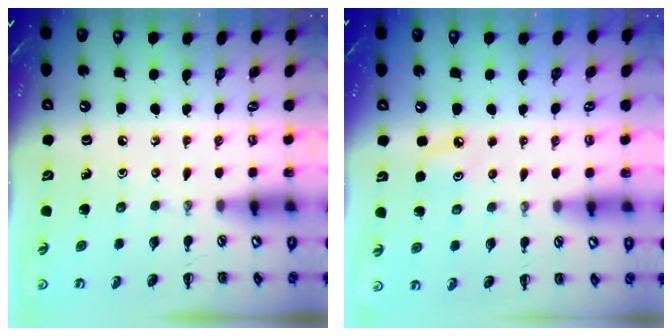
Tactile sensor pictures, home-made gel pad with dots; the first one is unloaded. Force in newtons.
{"total": 4.9, "press": 4.7, "slide": 1.4}